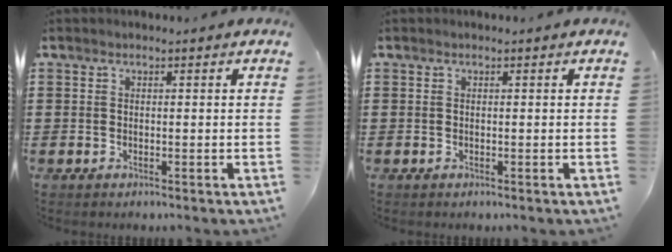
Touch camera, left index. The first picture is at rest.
{"total": 0.0}